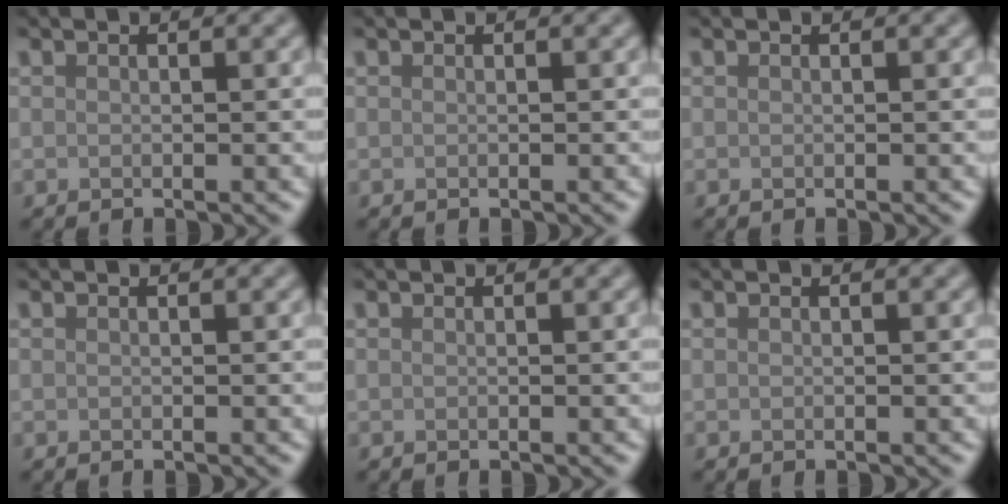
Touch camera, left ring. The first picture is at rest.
{"total": 0.0}
{"total": 0.0}
{"total": 0.0}
{"total": 0.0}
{"total": 0.0}